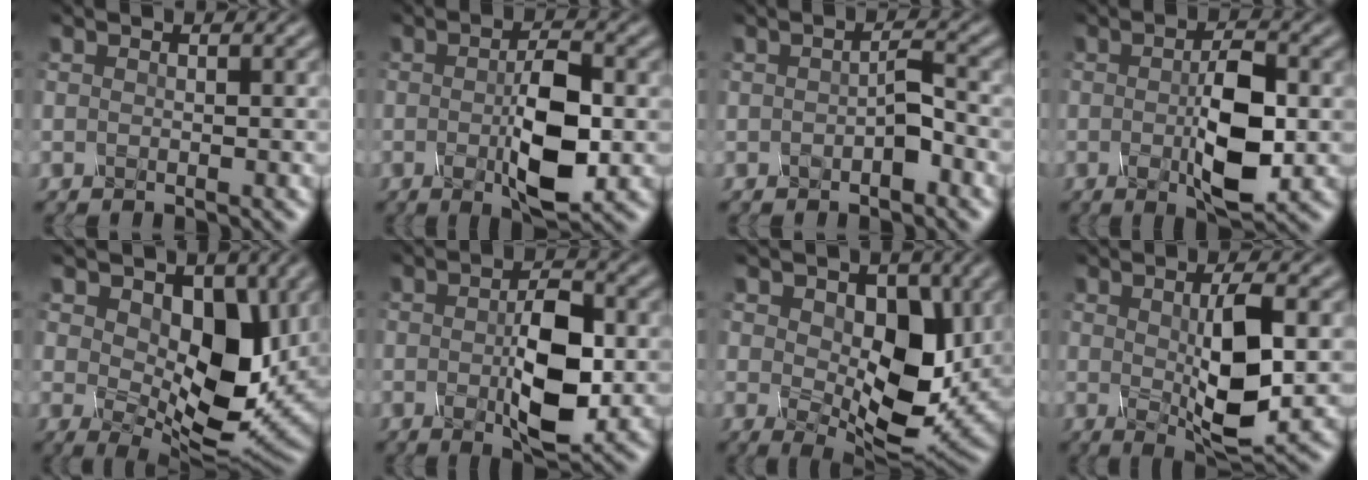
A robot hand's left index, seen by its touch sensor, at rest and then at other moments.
{"total": 6.0, "force": [-1.0, 1.8, 5.6], "torque": [-0.108, -0.002, -0.012]}
{"total": 1.5, "force": [-0.7, 0.1, 1.3], "torque": [-0.026, 0.007, -0.009]}
{"total": 5.8, "force": [-0.7, 1.8, 5.5], "torque": [-0.106, -0.003, -0.007]}
{"total": 9.2, "force": [1.5, 5.4, 7.3], "torque": [-0.124, -0.008, 0.032]}
{"total": 6.3, "force": [-0.8, 2.3, 5.9], "torque": [-0.110, -0.001, -0.009]}
{"total": 8.3, "force": [0.7, 5.0, 6.6], "torque": [-0.112, -0.011, 0.022]}
{"total": 5.5, "force": [0.2, 1.2, 5.4], "torque": [-0.097, -0.006, 0.014]}